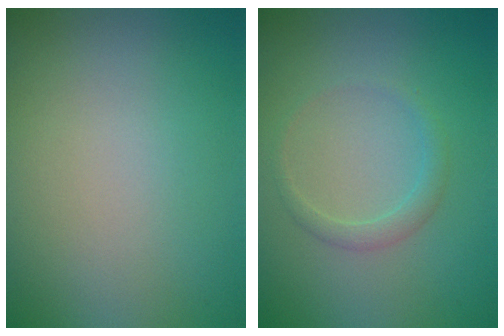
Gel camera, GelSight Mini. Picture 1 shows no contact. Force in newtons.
{"total": 1.4, "press": 1.4, "slide": 0.1}